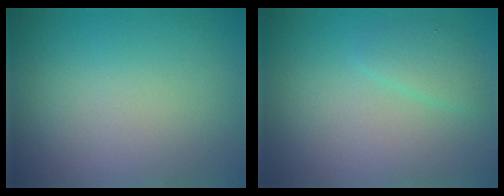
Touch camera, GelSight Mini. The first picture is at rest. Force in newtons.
{"total": 1.6, "press": 1.6, "slide": 0.0}